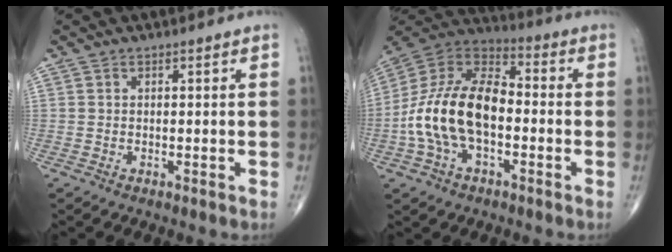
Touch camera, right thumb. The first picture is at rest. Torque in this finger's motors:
{"motor_torque": [0.49, 0.50, 0.96, -0.89, 0.28]}